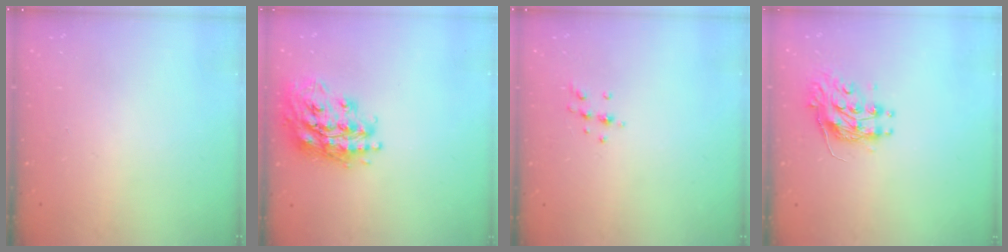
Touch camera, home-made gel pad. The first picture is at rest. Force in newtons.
{"total": 19.6, "press": 19.5, "slide": 1.5}
{"total": 5.1, "press": 4.9, "slide": 1.1}
{"total": 10.0, "press": 10.0, "slide": 0.0}